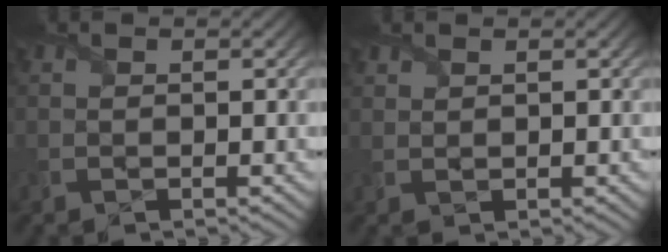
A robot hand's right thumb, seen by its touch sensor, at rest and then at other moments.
{"total": 1.4, "force": [1.3, 0.4, -0.1], "torque": [-0.002, 0.005, 0.028]}